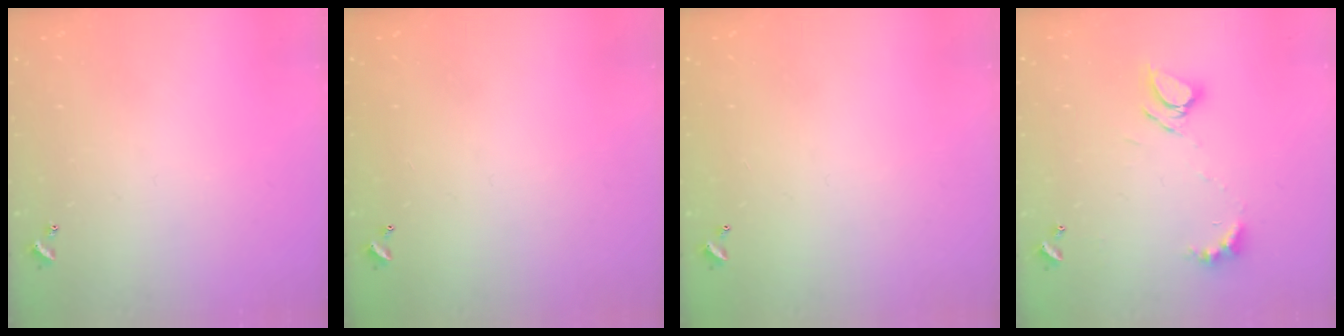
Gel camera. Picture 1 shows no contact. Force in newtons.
{"total": 2.8, "press": 2.8, "slide": 0.1}
{"total": 2.8, "press": 2.8, "slide": 0.1}
{"total": 7.0, "press": 7.0, "slide": 0.8}